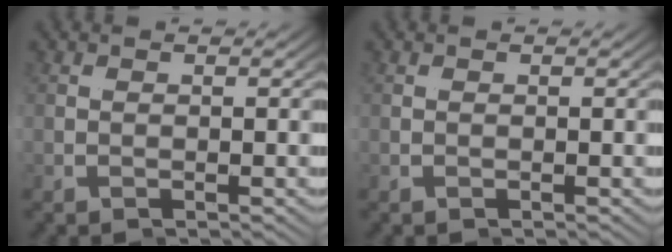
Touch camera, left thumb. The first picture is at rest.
{"total": 0.0}